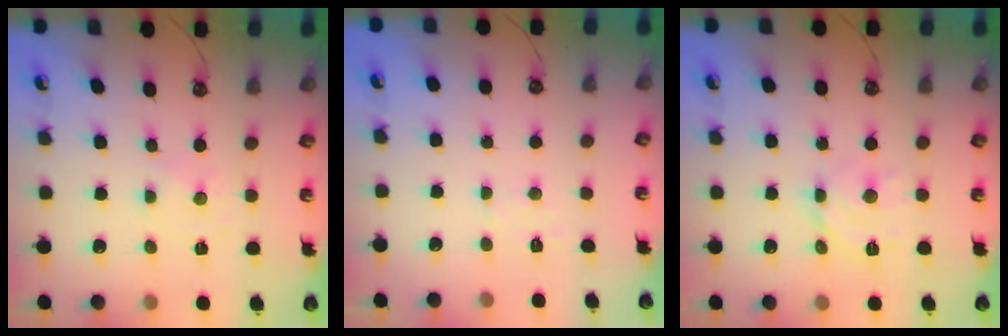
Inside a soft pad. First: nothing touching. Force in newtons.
{"total": 4.5, "press": 4.5, "slide": 0.6}
{"total": 11.6, "press": 11.6, "slide": 0.8}